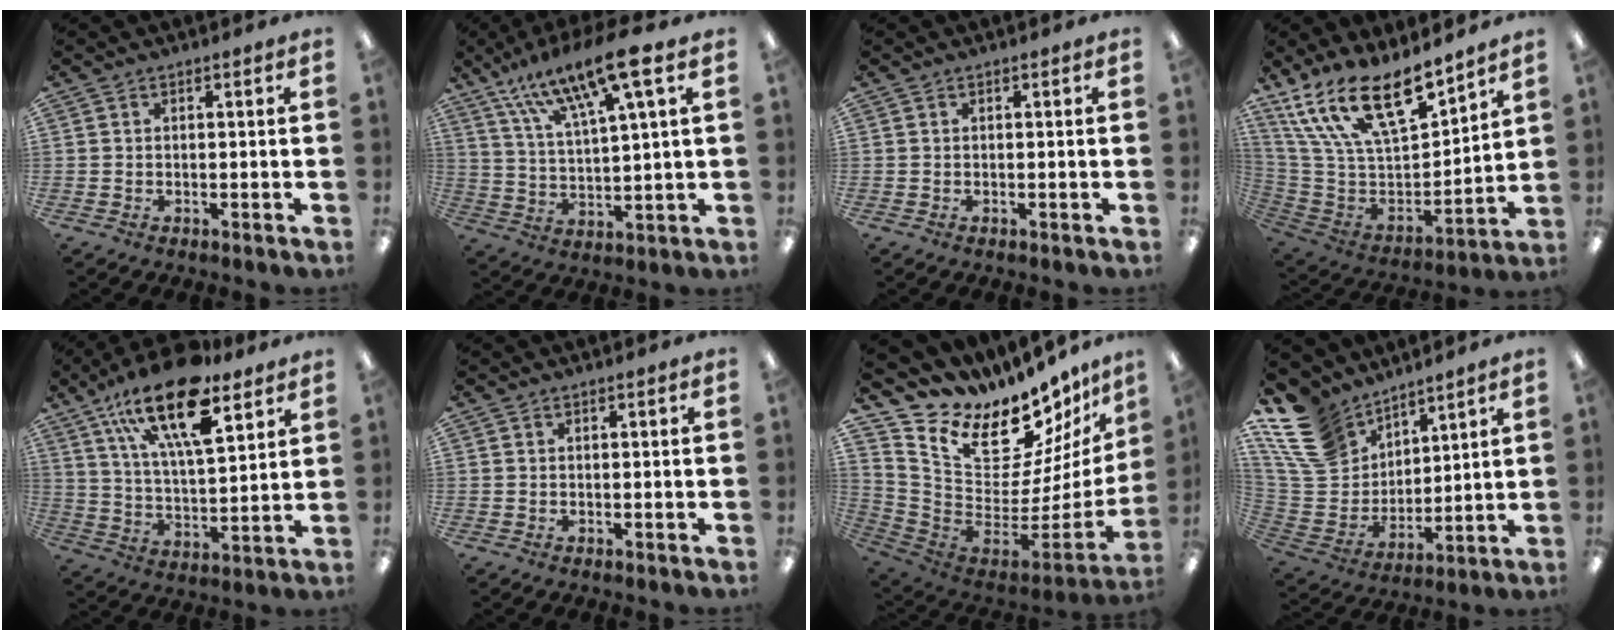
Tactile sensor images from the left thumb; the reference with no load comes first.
{"total": 15.3, "force": [10.9, 3.0, 10.4], "torque": [-0.199, -0.051, 0.183]}
{"total": 0.0}
{"total": 21.2, "force": [15.0, 7.8, 12.8], "torque": [-0.253, -0.105, 0.266]}
{"total": 21.4, "force": [13.2, 8.1, 14.7], "torque": [-0.252, -0.064, 0.224]}
{"total": 0.0}
{"total": 18.1, "force": [14.1, 8.1, 8.0], "torque": [-0.152, -0.127, 0.262]}
{"total": 15.3, "force": [10.6, 9.7, 5.2], "torque": [-0.136, -0.057, 0.210]}